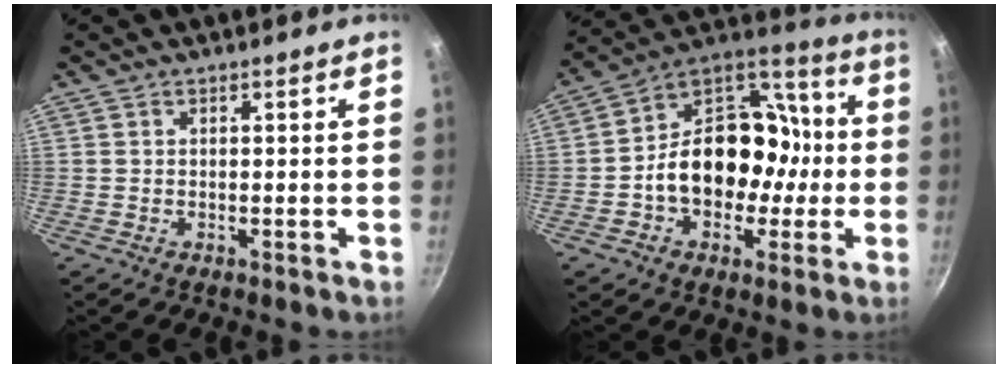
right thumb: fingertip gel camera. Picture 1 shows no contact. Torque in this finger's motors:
{"motor_torque": [2.44, 2.57, 1.79, -0.57, 0.13]}